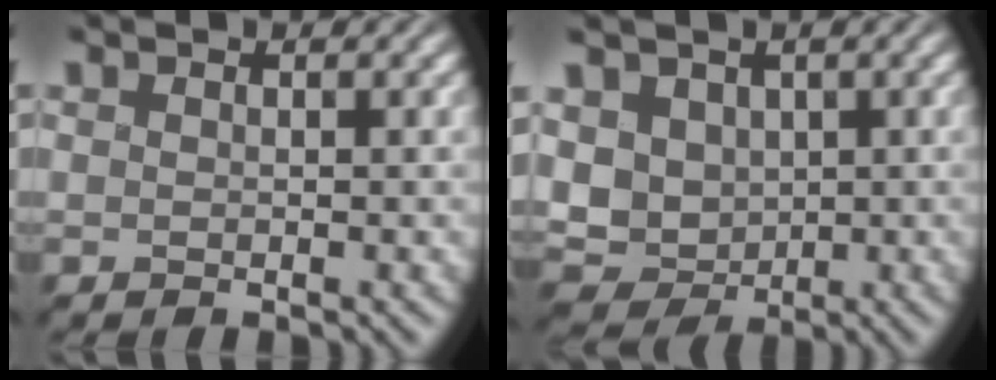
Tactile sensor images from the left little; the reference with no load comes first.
{"total": 5.9, "force": [0.7, 4.9, 3.2], "torque": [-0.094, 0.000, 0.025]}